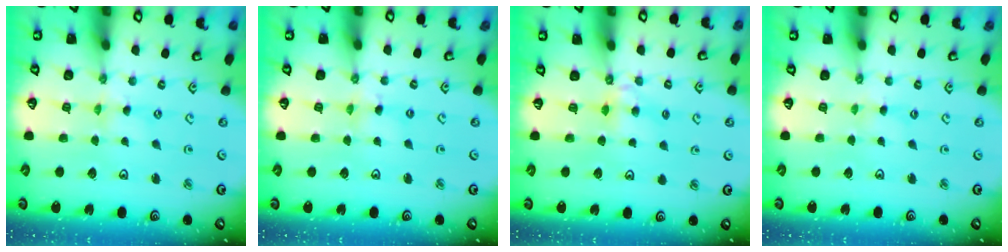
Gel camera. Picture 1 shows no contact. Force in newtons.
{"total": 2.3, "press": 2.3, "slide": 0.3}
{"total": 4.6, "press": 4.6, "slide": 0.6}
{"total": 0.5, "press": 0.5, "slide": 0.2}